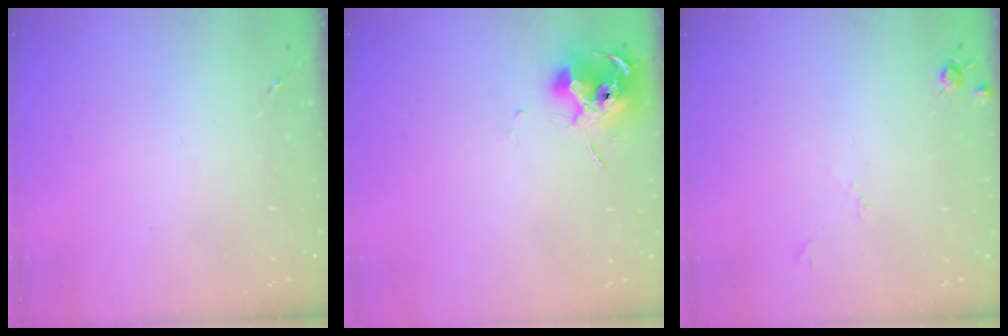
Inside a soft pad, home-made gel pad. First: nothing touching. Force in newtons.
{"total": 10.3, "press": 10.3, "slide": 0.9}
{"total": 5.4, "press": 5.4, "slide": 0.6}